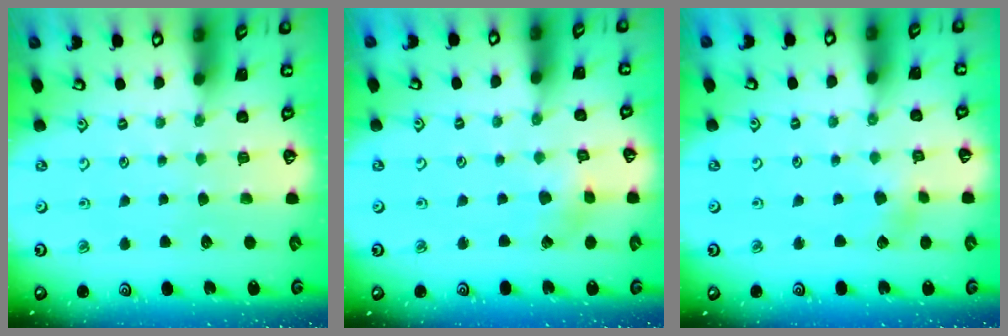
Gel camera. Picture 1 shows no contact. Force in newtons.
{"total": 2.9, "press": 2.8, "slide": 0.3}
{"total": 2.5, "press": 2.5, "slide": 0.4}